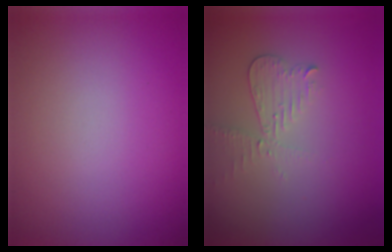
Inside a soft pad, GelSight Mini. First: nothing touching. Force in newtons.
{"total": 2.1, "press": 2.1, "slide": 0.1}